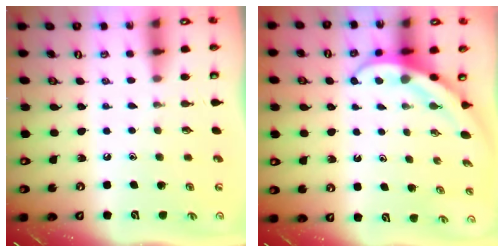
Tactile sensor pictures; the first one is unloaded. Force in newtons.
{"total": 4.0, "press": 4.0, "slide": 0.4}